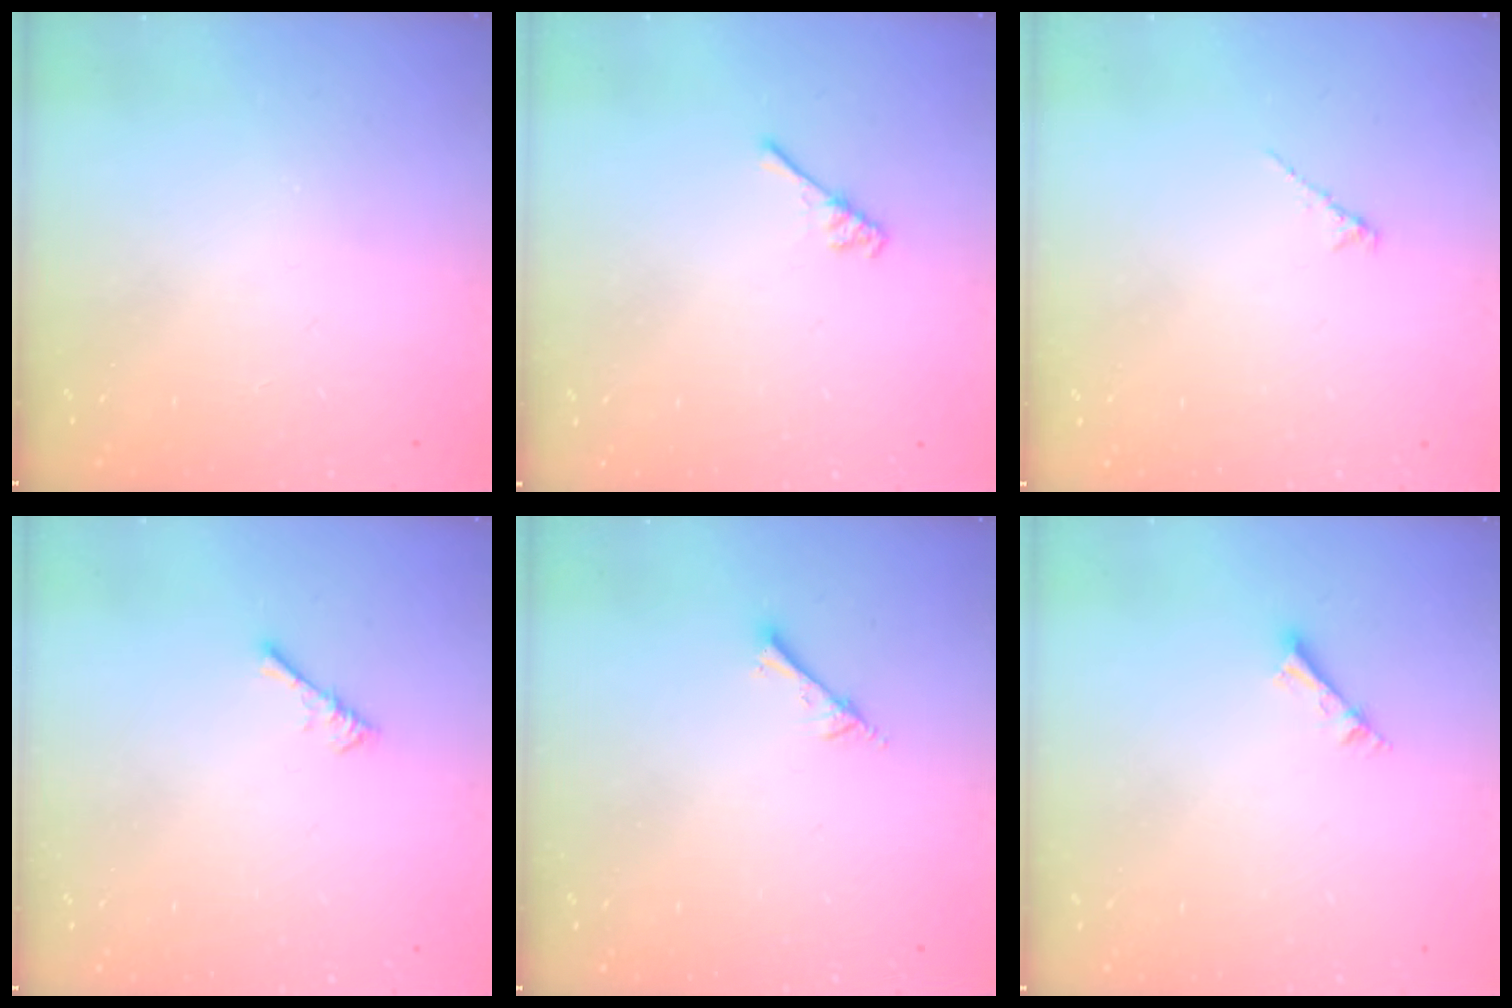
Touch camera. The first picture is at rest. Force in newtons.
{"total": 2.6, "press": 2.6, "slide": 0.3}
{"total": 1.2, "press": 1.1, "slide": 0.4}
{"total": 0.8, "press": 0.8, "slide": 0.3}
{"total": 2.2, "press": 2.2, "slide": 0.3}
{"total": 2.3, "press": 2.3, "slide": 0.1}